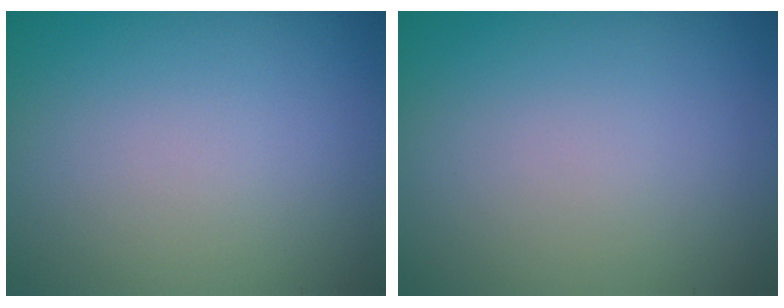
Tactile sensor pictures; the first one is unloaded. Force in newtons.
{"total": 0.0}